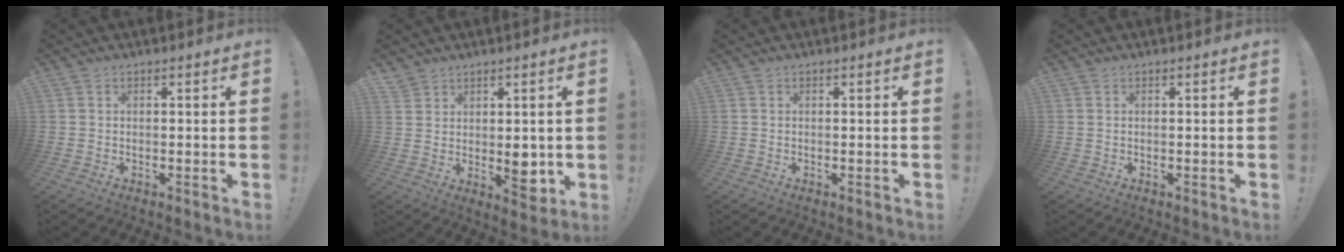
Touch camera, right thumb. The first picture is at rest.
{"total": 6.0, "force": [2.1, 4.4, 3.4], "torque": [-0.038, -0.022, 0.044]}
{"total": 0.0}
{"total": 0.0}